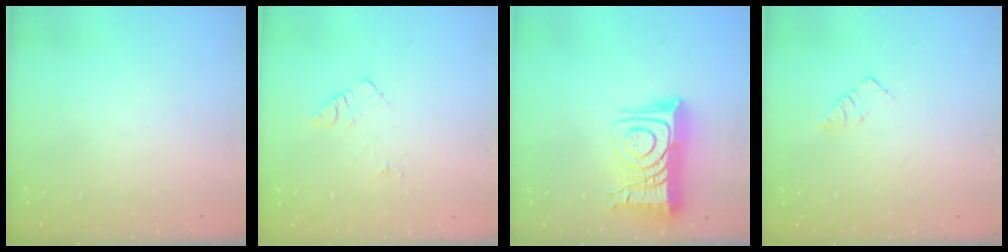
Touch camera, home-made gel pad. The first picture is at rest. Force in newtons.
{"total": 7.2, "press": 7.2, "slide": 0.6}
{"total": 16.5, "press": 16.4, "slide": 1.5}
{"total": 3.1, "press": 3.1, "slide": 0.2}